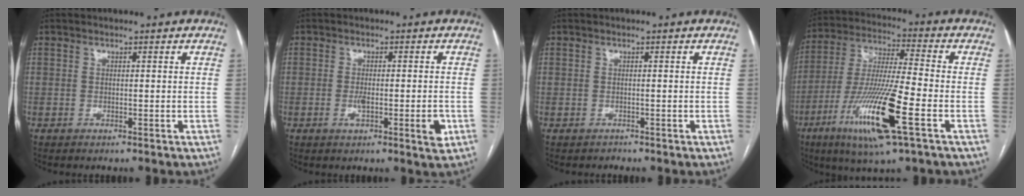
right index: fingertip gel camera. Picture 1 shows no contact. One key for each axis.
{"total": 5.0, "fx": -1.5, "fy": 0.9, "fz": 4.7, "tx": -0.074, "ty": -0.005, "tz": -0.022}
{"total": 0.7, "fx": -0.5, "fy": 0.4, "fz": -0.2, "tx": -0.003, "ty": 0.001, "tz": -0.010}
{"total": 16.6, "fx": -6.7, "fy": 0.8, "fz": 15.2, "tx": -0.309, "ty": -0.025, "tz": -0.124}